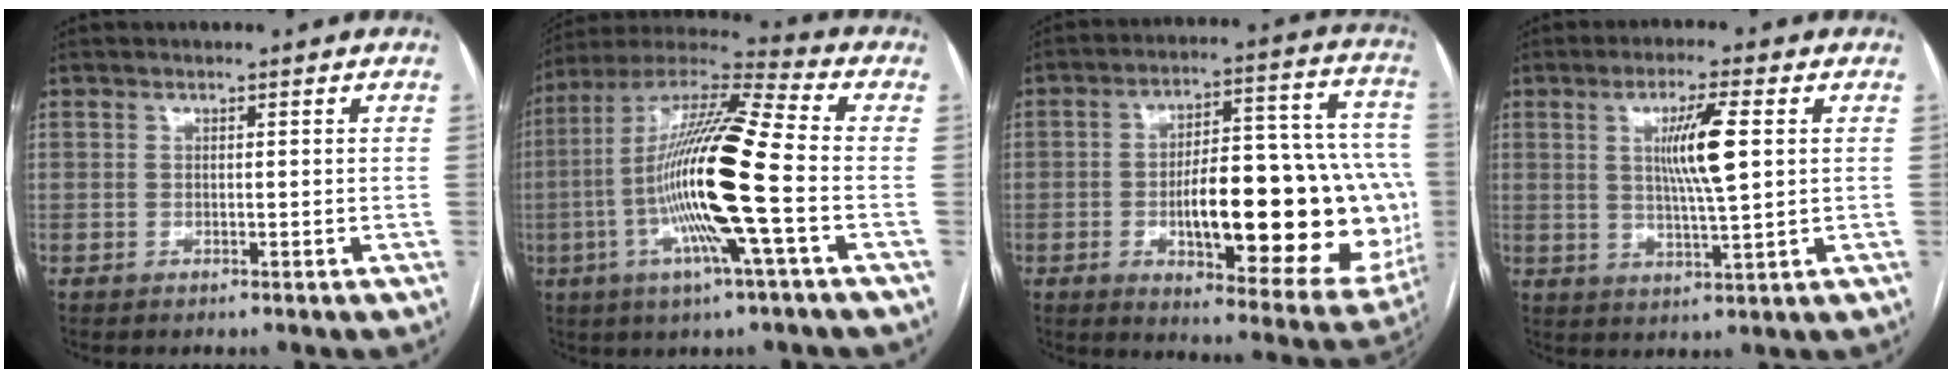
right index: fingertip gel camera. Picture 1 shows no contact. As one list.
[{"total": 19.2, "force": [-3.7, 0.5, 18.9], "torque": [-0.369, -0.006, -0.080]}, {"total": 28.2, "force": [-4.4, 8.7, 26.5], "torque": [-0.286, 0.028, -0.040]}, {"total": 8.0, "force": [1.7, 0.3, 7.8], "torque": [-0.141, -0.005, 0.031]}]